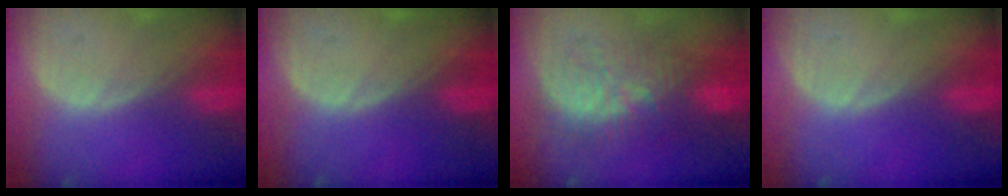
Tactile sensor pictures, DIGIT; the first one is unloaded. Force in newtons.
{"total": 0.0}
{"total": 9.6, "press": 9.5, "slide": 1.0}
{"total": 0.0}